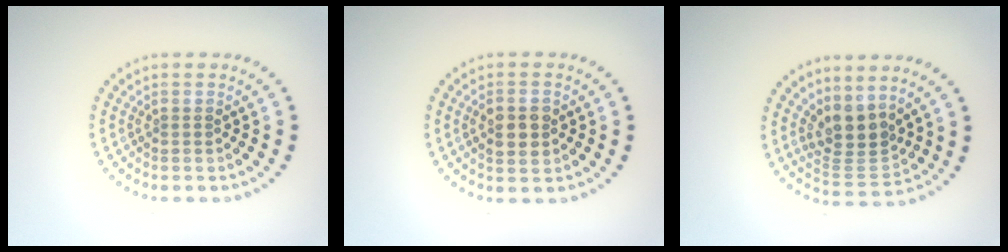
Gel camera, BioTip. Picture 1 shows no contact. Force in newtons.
{"total": 2.6, "press": 2.6, "slide": 0.1}
{"total": 3.9, "press": 3.2, "slide": 2.1}